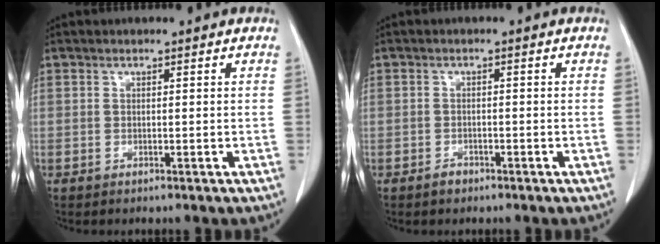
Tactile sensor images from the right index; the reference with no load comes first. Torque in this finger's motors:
{"motor_torque": [-0.31, -0.19, -0.12, -0.05]}